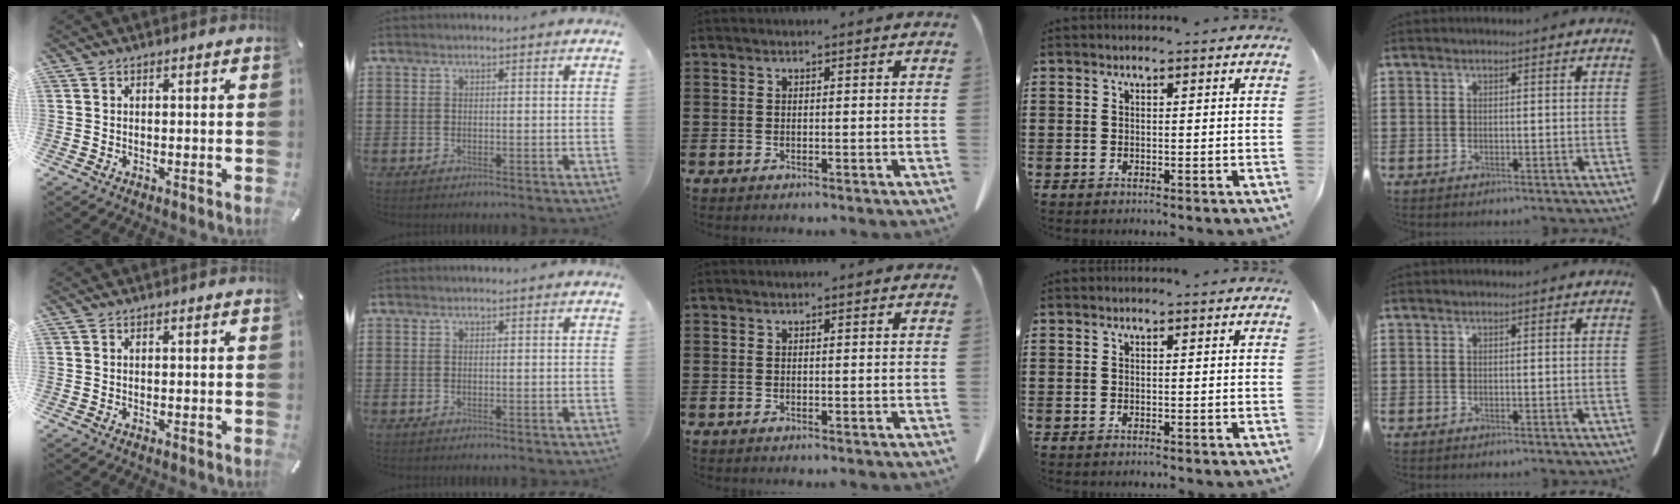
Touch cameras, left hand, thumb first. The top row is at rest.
{}